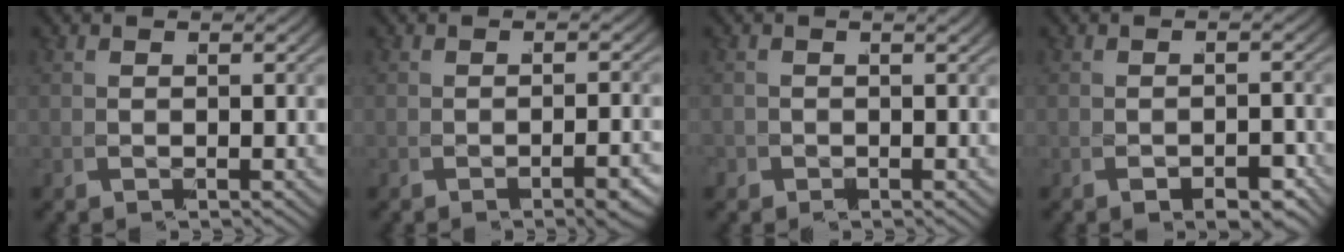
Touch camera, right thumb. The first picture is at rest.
{"total": 1.8, "force": [-1.4, -0.7, 0.9], "torque": [-0.023, -0.001, -0.022]}
{"total": 1.0, "force": [-0.4, 0.8, -0.3], "torque": [-0.008, -0.009, -0.001]}
{"total": 1.8, "force": [-1.6, 0.3, 0.7], "torque": [-0.029, -0.012, -0.019]}